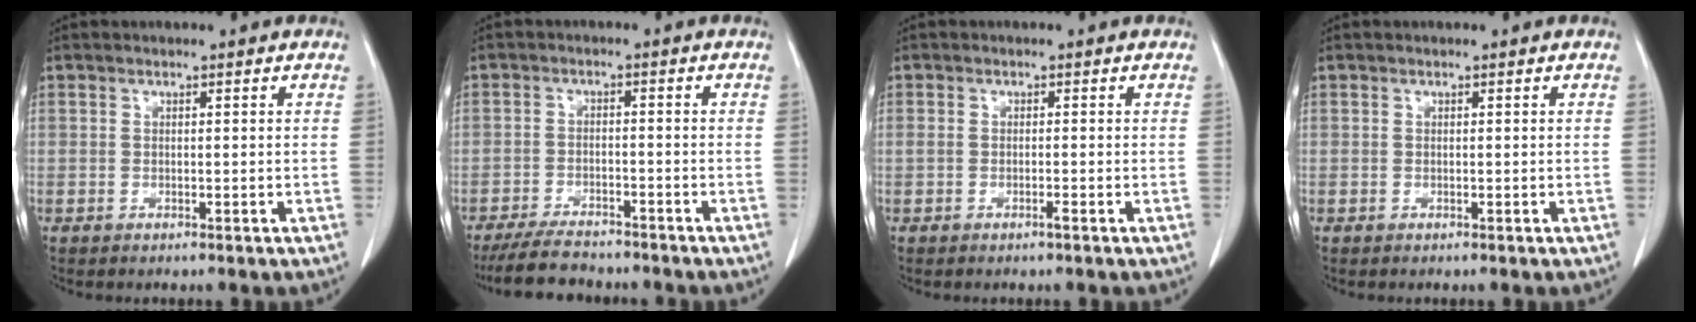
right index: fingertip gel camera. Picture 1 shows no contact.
{"total": 6.9, "force": [-6.2, 1.9, 2.4], "torque": [-0.043, -0.016, -0.103]}
{"total": 1.0, "force": [-0.6, 0.1, 0.9], "torque": [-0.020, 0.004, -0.008]}
{"total": 0.0}